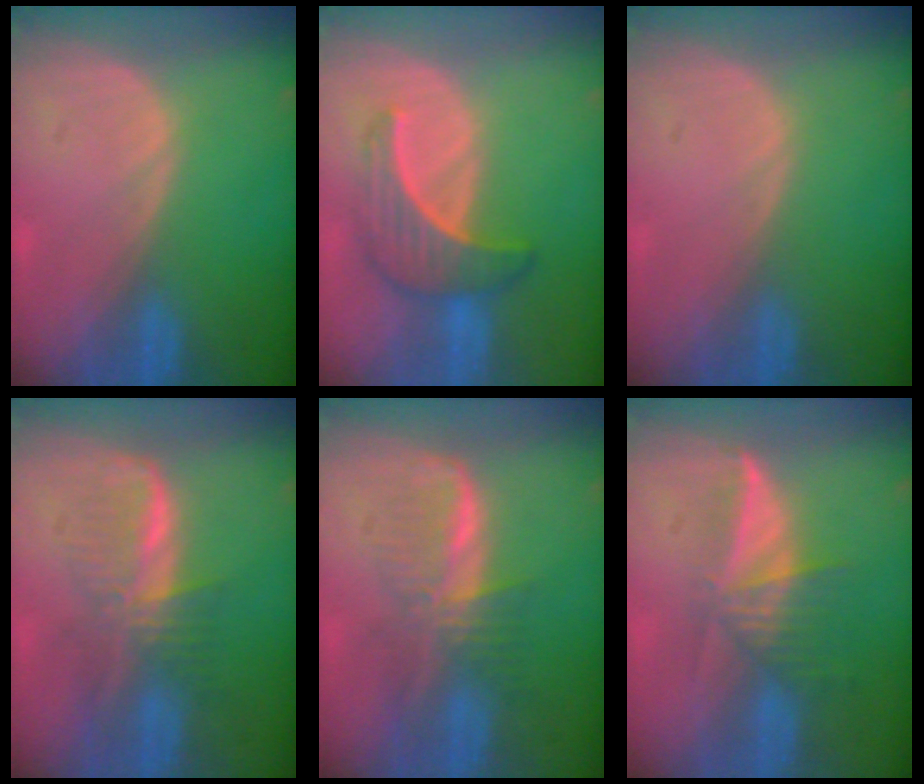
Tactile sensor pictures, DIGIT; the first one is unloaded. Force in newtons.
{"total": 6.5, "press": 6.4, "slide": 0.9}
{"total": 0.0}
{"total": 6.2, "press": 6.1, "slide": 0.8}
{"total": 6.2, "press": 6.1, "slide": 0.8}
{"total": 6.0, "press": 5.6, "slide": 2.2}